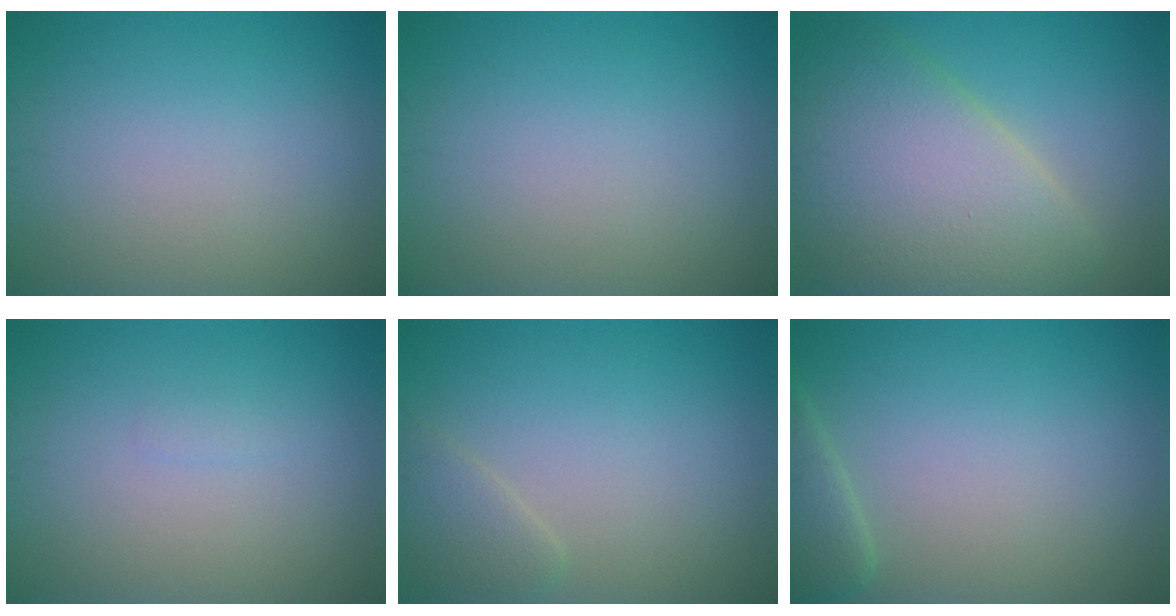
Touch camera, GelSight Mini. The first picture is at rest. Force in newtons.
{"total": 0.0}
{"total": 9.6, "press": 9.6, "slide": 0.6}
{"total": 0.5, "press": 0.5, "slide": 0.1}
{"total": 1.7, "press": 1.7, "slide": 0.2}
{"total": 2.2, "press": 2.2, "slide": 0.3}